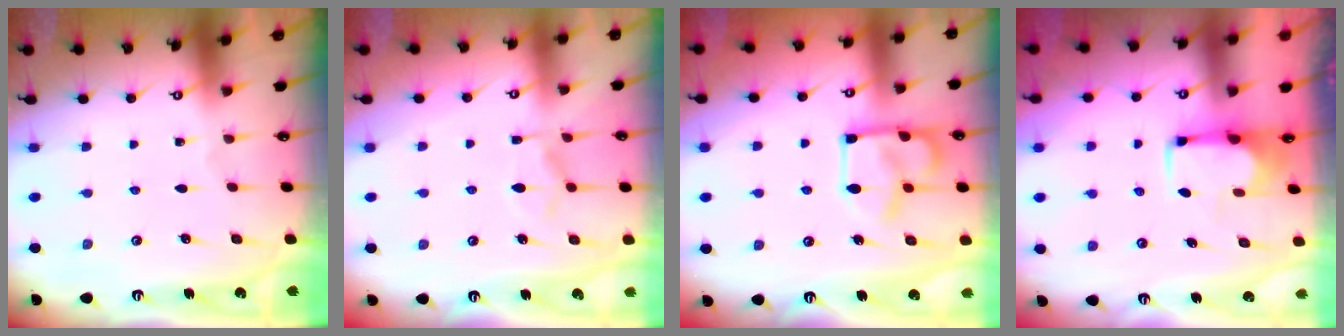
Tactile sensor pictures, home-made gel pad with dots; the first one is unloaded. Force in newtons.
{"total": 7.4, "press": 7.3, "slide": 1.1}
{"total": 9.6, "press": 9.5, "slide": 1.5}
{"total": 1.7, "press": 1.6, "slide": 0.6}